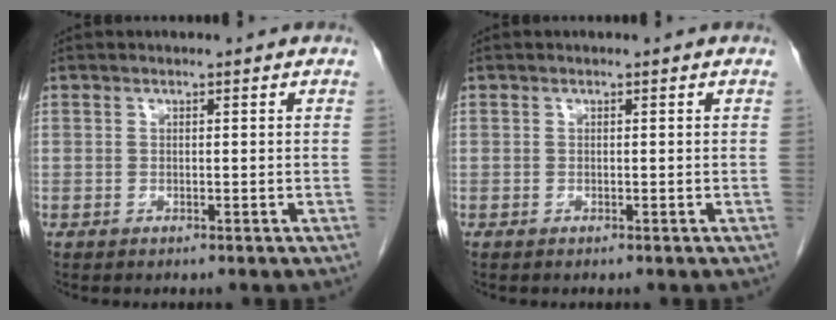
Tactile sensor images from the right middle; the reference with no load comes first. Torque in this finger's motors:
{"motor_torque": [0.66, -0.53, 0.19, 0.00]}